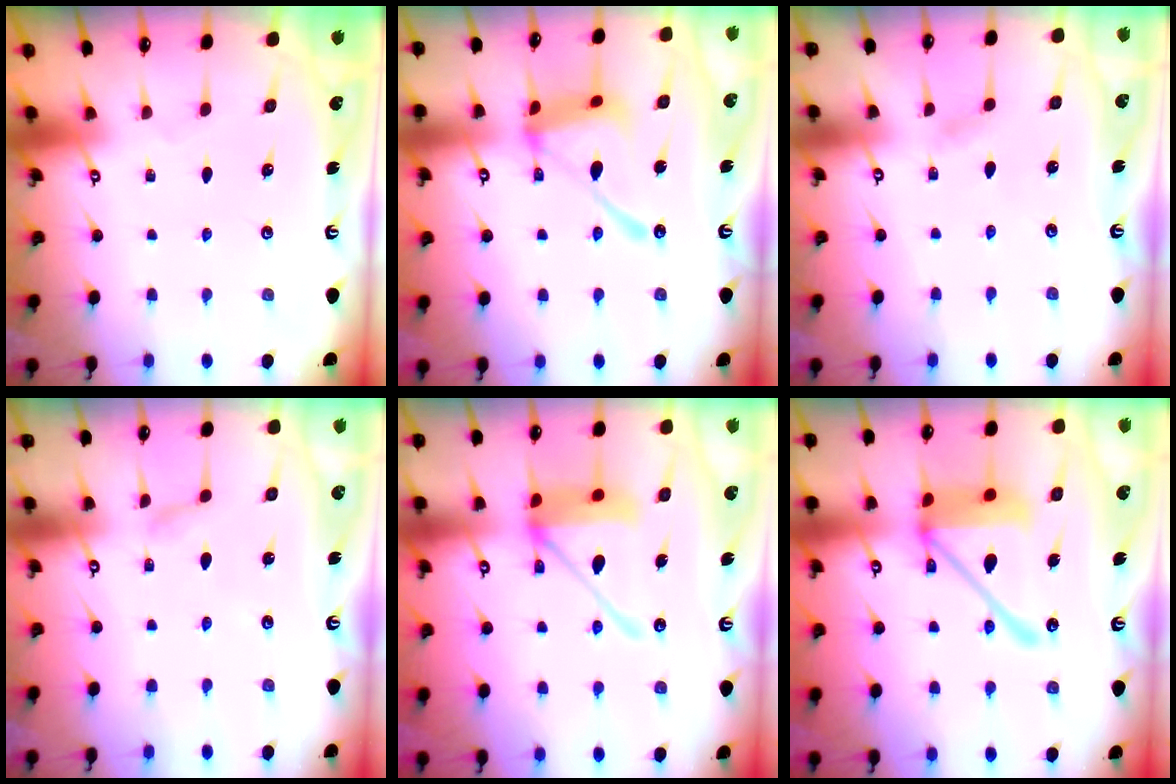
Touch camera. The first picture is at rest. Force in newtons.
{"total": 15.4, "press": 15.3, "slide": 1.4}
{"total": 2.6, "press": 2.6, "slide": 0.3}
{"total": 2.4, "press": 2.4, "slide": 0.3}
{"total": 14.0, "press": 13.9, "slide": 1.9}
{"total": 17.7, "press": 17.5, "slide": 2.5}